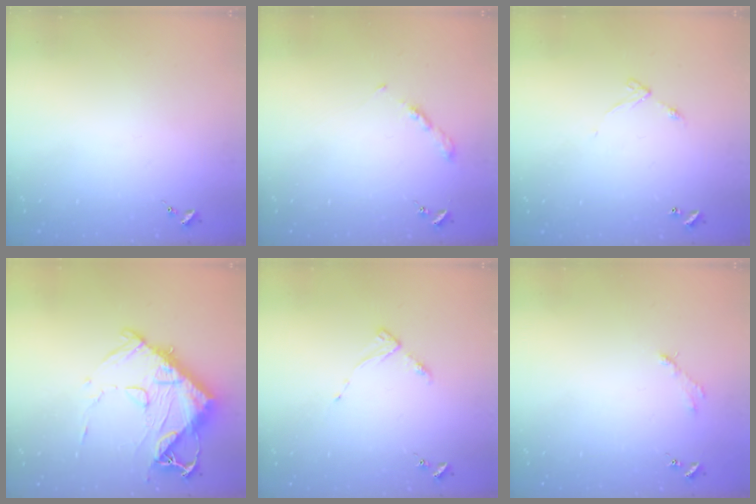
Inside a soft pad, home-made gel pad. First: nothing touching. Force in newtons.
{"total": 3.5, "press": 3.5, "slide": 0.4}
{"total": 5.9, "press": 5.9, "slide": 0.6}
{"total": 15.6, "press": 15.6, "slide": 1.1}
{"total": 5.0, "press": 4.9, "slide": 0.6}
{"total": 2.8, "press": 2.8, "slide": 0.4}